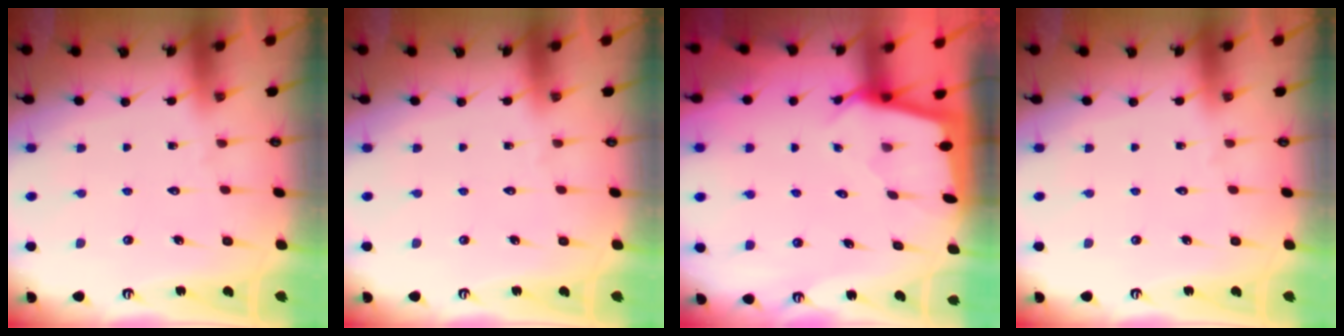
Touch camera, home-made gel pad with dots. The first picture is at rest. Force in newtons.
{"total": 0.0}
{"total": 2.3, "press": 2.3, "slide": 0.3}
{"total": 0.0}